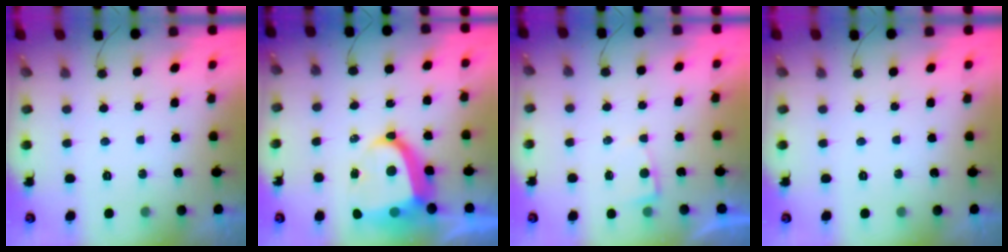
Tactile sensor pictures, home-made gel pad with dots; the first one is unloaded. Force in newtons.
{"total": 12.4, "press": 12.3, "slide": 1.6}
{"total": 1.8, "press": 1.8, "slide": 0.2}
{"total": 0.0}